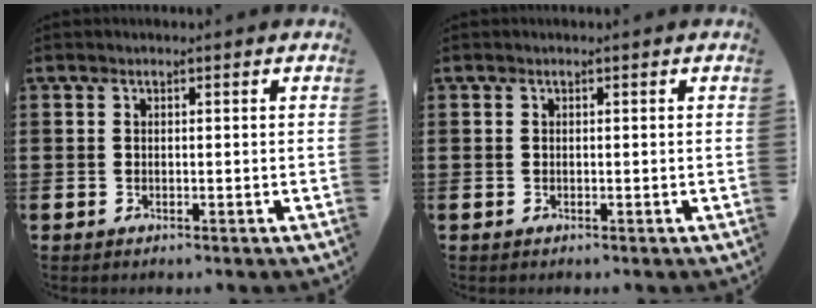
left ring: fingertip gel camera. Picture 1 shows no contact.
{"total": 0.0}